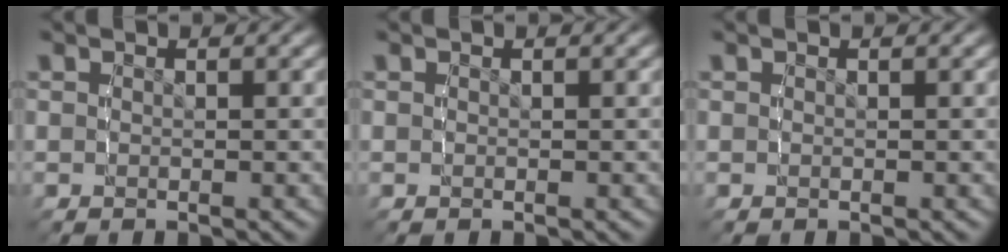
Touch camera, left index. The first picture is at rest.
{"total": 0.0}
{"total": 0.0}